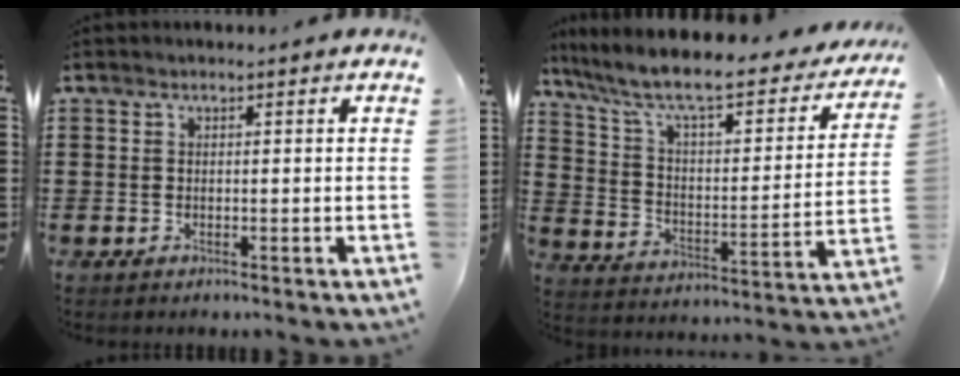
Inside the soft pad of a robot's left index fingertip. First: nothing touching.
{"total": 9.1, "force": [7.1, 1.4, 5.4], "torque": [-0.134, -0.049, 0.116]}